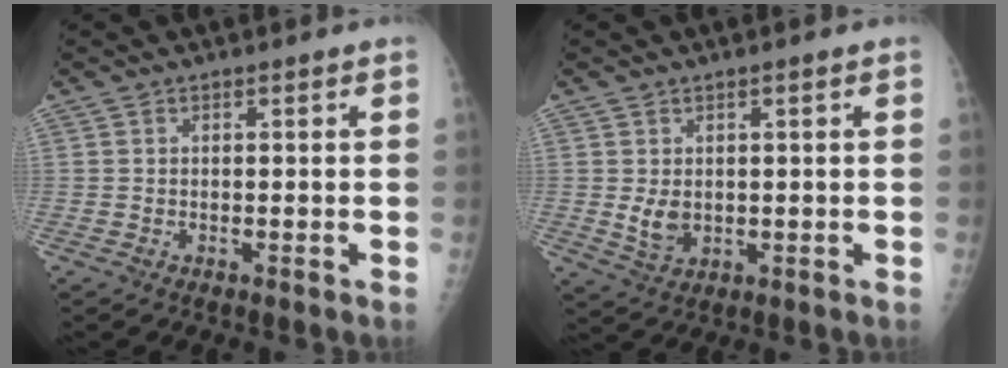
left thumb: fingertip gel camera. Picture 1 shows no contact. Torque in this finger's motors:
{"motor_torque": [0.26, 0.25, 0.48, -0.31, 0.01]}